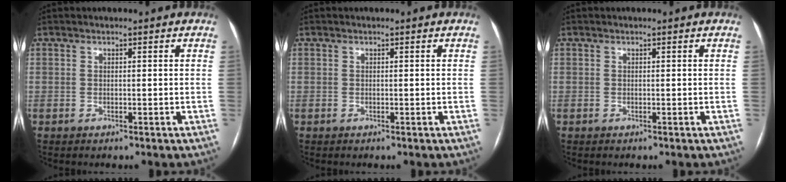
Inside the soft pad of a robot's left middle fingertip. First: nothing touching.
{"total": 0.0}
{"total": 0.0}